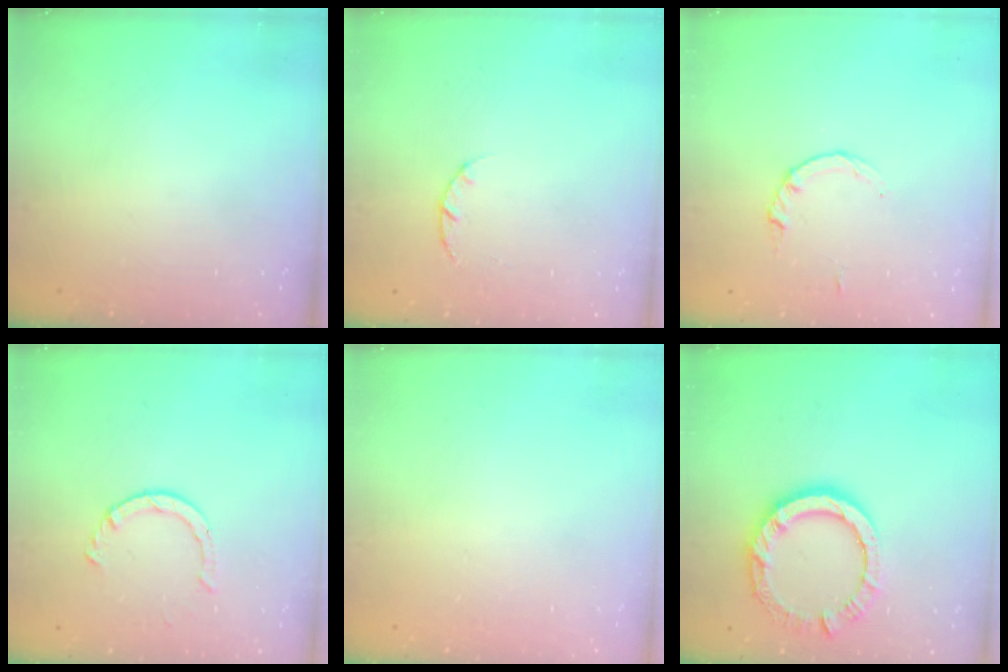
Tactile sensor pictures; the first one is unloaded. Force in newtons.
{"total": 1.4, "press": 1.3, "slide": 0.3}
{"total": 2.2, "press": 2.1, "slide": 0.3}
{"total": 2.3, "press": 2.3, "slide": 0.2}
{"total": 2.6, "press": 2.6, "slide": 0.2}
{"total": 11.7, "press": 11.6, "slide": 1.4}